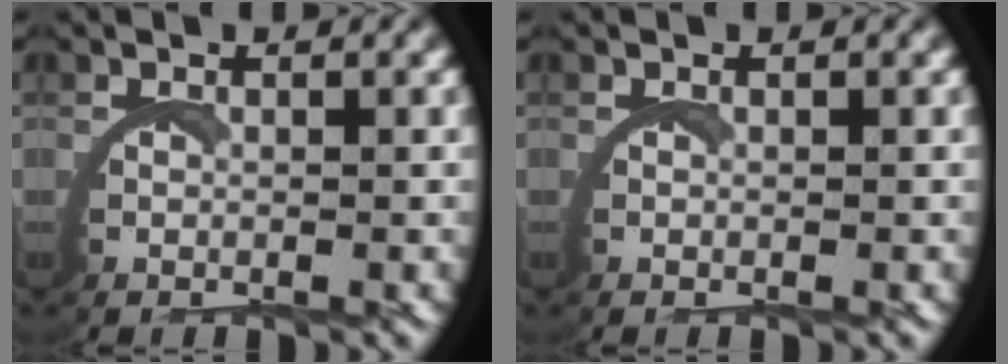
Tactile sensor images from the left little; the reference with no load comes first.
{"total": 0.0}